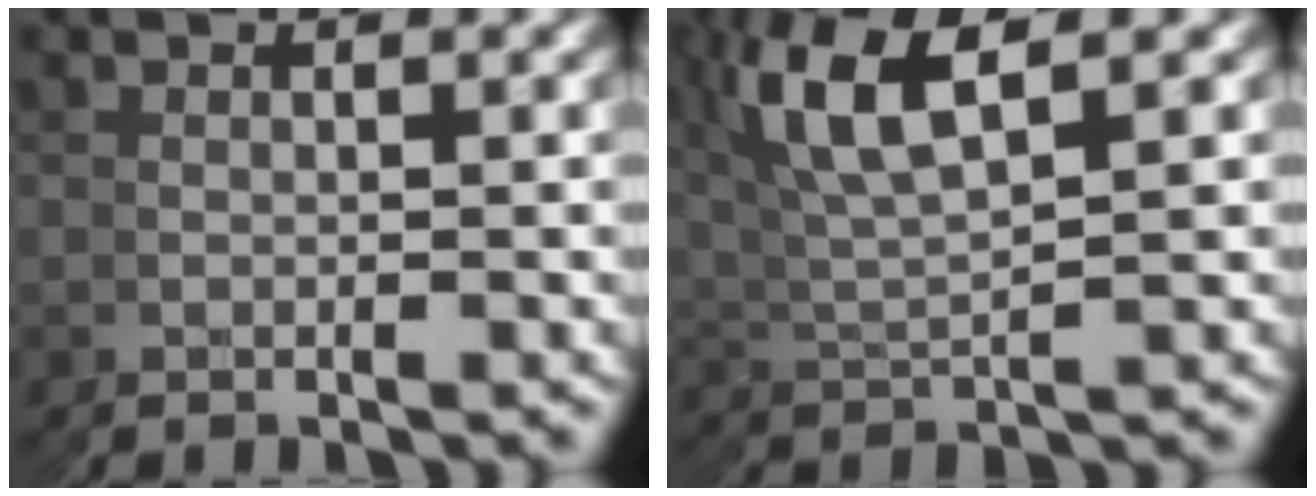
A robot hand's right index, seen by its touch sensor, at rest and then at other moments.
{"total": 6.7, "force": [3.4, 3.1, 4.9], "torque": [-0.124, -0.003, 0.066]}